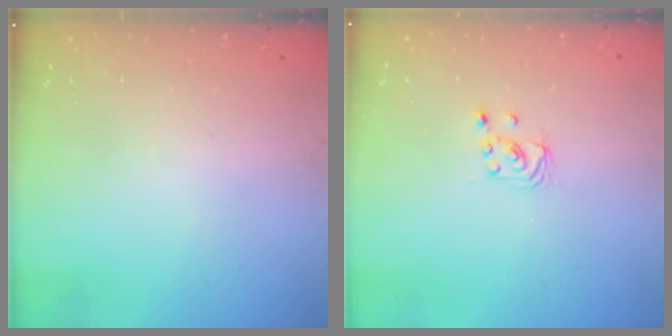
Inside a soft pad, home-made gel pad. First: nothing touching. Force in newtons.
{"total": 1.9, "press": 1.9, "slide": 0.1}